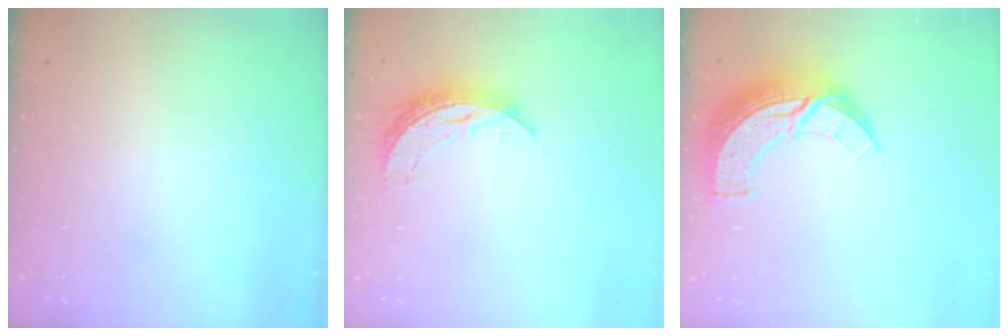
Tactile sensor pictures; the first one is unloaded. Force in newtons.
{"total": 7.2, "press": 7.2, "slide": 0.3}
{"total": 13.1, "press": 13.1, "slide": 1.0}